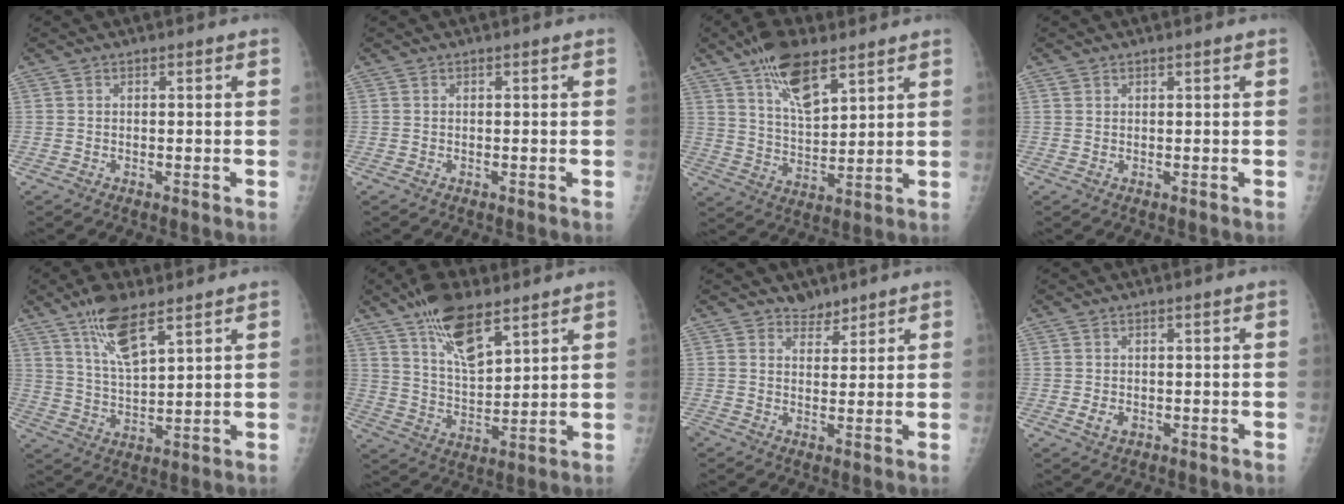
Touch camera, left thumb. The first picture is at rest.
{"total": 0.0}
{"total": 12.2, "force": [7.6, 5.0, 8.2], "torque": [-0.124, -0.034, 0.140]}
{"total": 1.0, "force": [0.6, 0.6, 0.3], "torque": [0.003, -0.002, 0.009]}
{"total": 9.8, "force": [6.3, 3.1, 6.8], "torque": [-0.119, -0.030, 0.125]}
{"total": 13.1, "force": [8.4, 5.2, 8.6], "torque": [-0.132, -0.041, 0.158]}
{"total": 3.2, "force": [2.6, 1.9, 0.1], "torque": [0.020, -0.018, 0.038]}
{"total": 2.0, "force": [-0.3, 1.4, 1.4], "torque": [-0.020, -0.002, -0.002]}